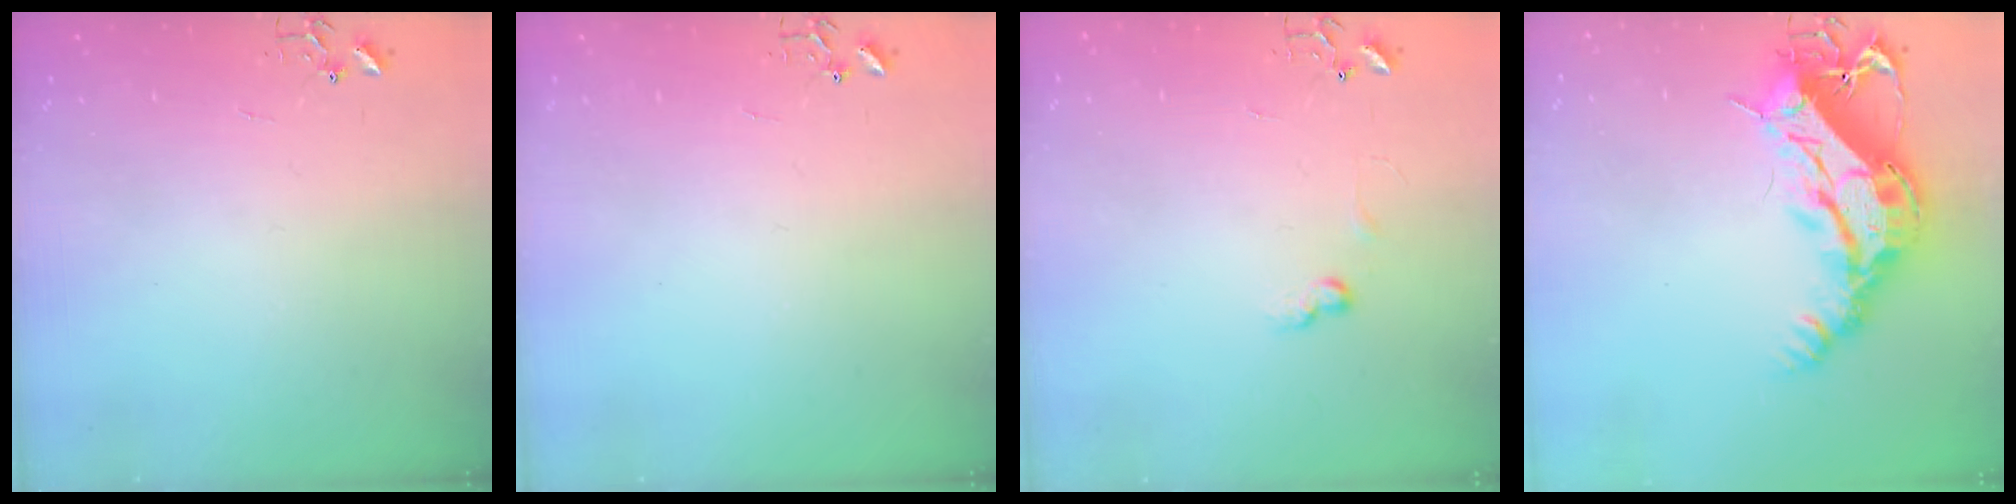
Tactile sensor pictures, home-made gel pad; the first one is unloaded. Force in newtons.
{"total": 0.0}
{"total": 6.7, "press": 6.6, "slide": 0.9}
{"total": 20.3, "press": 20.2, "slide": 2.1}